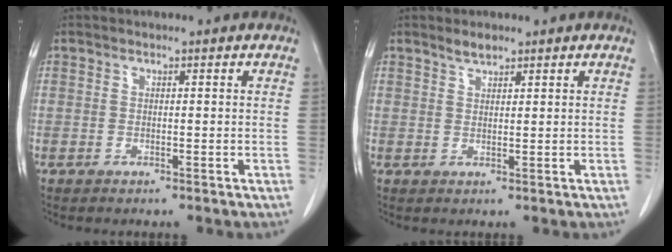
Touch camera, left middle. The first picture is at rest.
{"total": 1.7, "force": [1.5, 0.5, 0.7], "torque": [-0.014, 0.000, 0.028]}